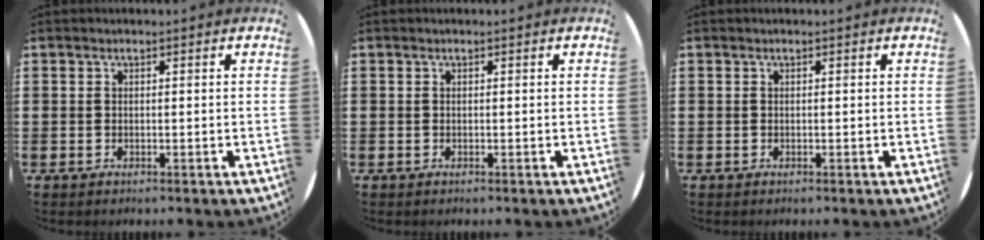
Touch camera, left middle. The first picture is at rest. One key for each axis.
{"total": 0.0}
{"total": 0.0}